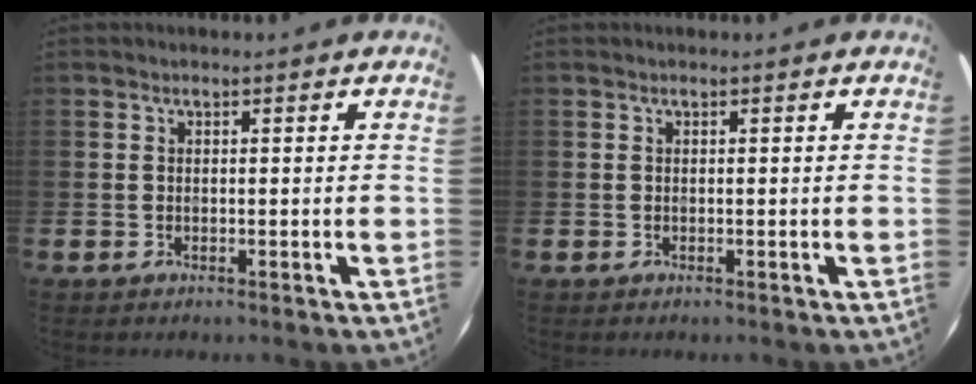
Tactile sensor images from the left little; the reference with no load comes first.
{"total": 0.0}